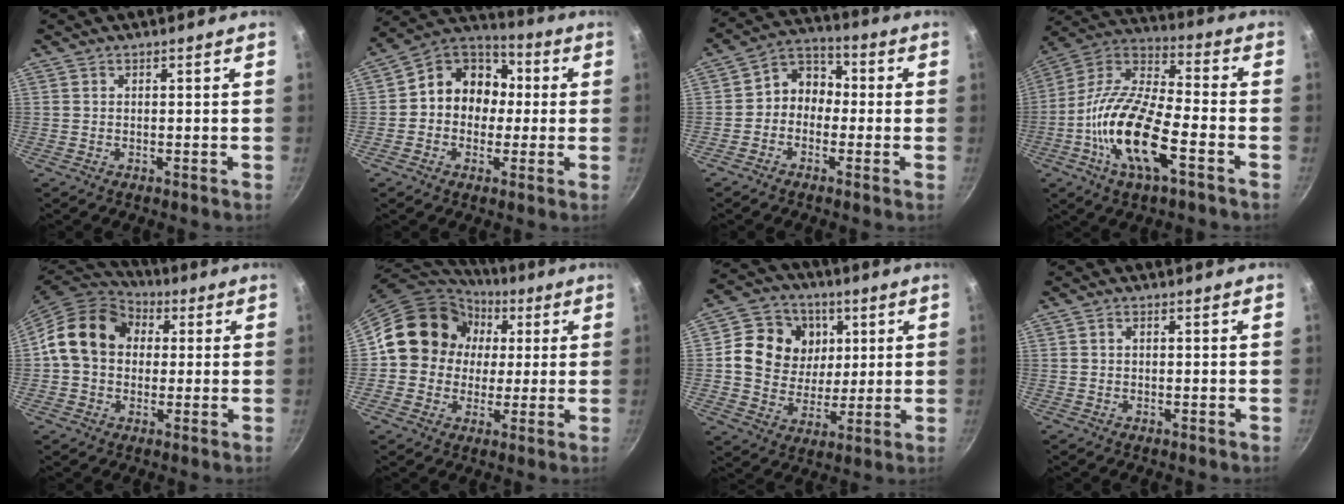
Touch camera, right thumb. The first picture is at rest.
{"total": 12.9, "force": [0.3, 11.0, 6.7], "torque": [-0.057, 0.038, -0.017]}
{"total": 7.3, "force": [-1.1, 6.1, 3.9], "torque": [-0.026, 0.036, -0.041]}
{"total": 18.8, "force": [-6.7, 7.1, 16.0], "torque": [-0.305, 0.036, -0.146]}
{"total": 14.9, "force": [2.3, 12.0, 8.5], "torque": [-0.120, 0.028, 0.023]}
{"total": 15.2, "force": [2.6, 13.7, 6.0], "torque": [-0.069, 0.020, 0.030]}
{"total": 14.5, "force": [3.9, 12.3, 6.6], "torque": [-0.086, -0.012, 0.062]}
{"total": 0.9, "force": [0.1, 0.6, 0.6], "torque": [-0.010, 0.005, 0.002]}